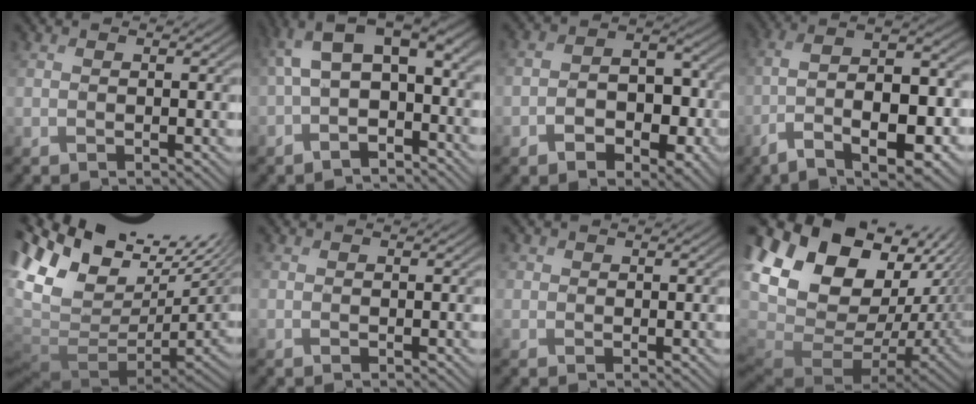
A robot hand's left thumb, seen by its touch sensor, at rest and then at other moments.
{"total": 8.8, "force": [-0.4, 4.7, 7.4], "torque": [-0.151, 0.002, -0.008]}
{"total": 7.7, "force": [-3.1, 5.5, 4.3], "torque": [-0.072, -0.018, -0.055]}
{"total": 14.5, "force": [-6.4, 5.1, 12.0], "torque": [-0.222, -0.005, -0.094]}
{"total": 13.5, "force": [0.2, 7.7, 11.1], "torque": [-0.176, -0.005, 0.058]}
{"total": 0.0}
{"total": 0.9, "force": [0.2, 0.7, -0.4], "torque": [0.013, 0.000, 0.009]}
{"total": 16.8, "force": [2.9, 12.4, 11.0], "torque": [-0.235, -0.009, 0.096]}